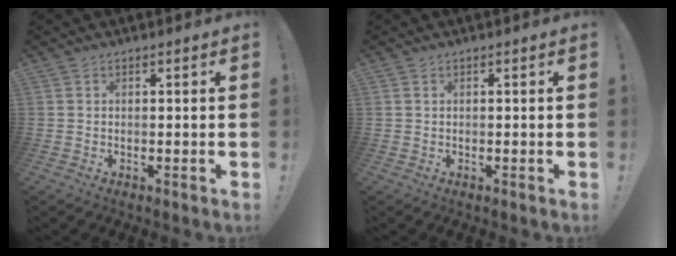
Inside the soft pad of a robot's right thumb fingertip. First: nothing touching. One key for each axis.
{"total": 0.0}